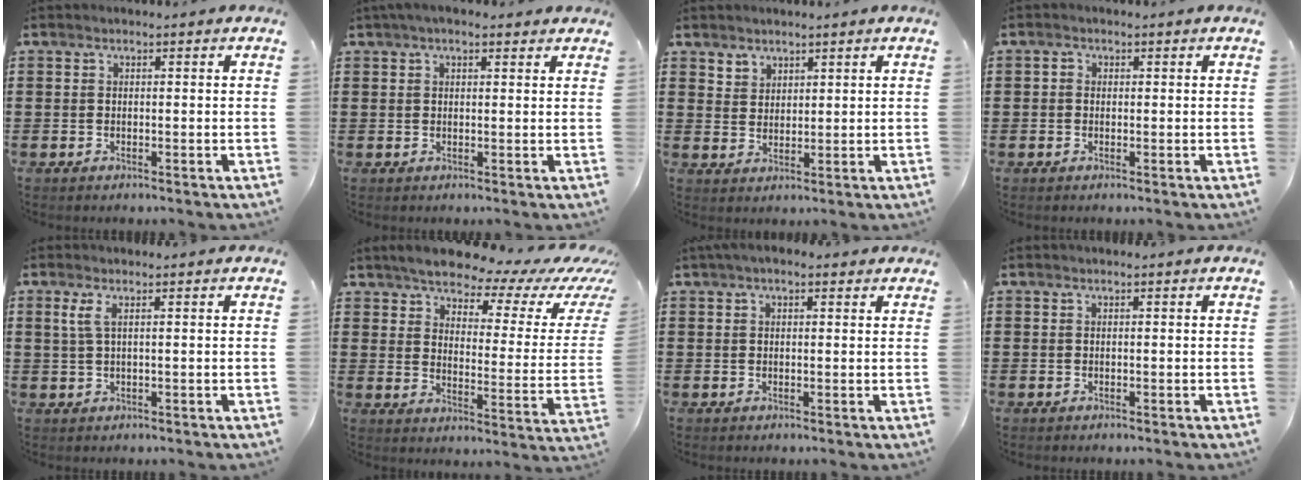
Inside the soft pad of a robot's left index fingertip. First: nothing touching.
{"total": 2.5, "force": [1.7, 0.9, 1.5], "torque": [-0.034, 0.009, 0.030]}
{"total": 2.8, "force": [2.3, 1.5, -0.1], "torque": [-0.005, 0.001, 0.044]}
{"total": 0.9, "force": [-0.1, 0.7, 0.4], "torque": [-0.010, 0.005, -0.002]}
{"total": 2.2, "force": [0.7, 0.4, 2.0], "torque": [-0.050, -0.002, 0.010]}
{"total": 6.8, "force": [6.0, 1.6, 2.6], "torque": [-0.068, -0.043, 0.100]}
{"total": 2.2, "force": [1.3, 1.0, 1.4], "torque": [-0.031, 0.009, 0.023]}
{"total": 0.0}